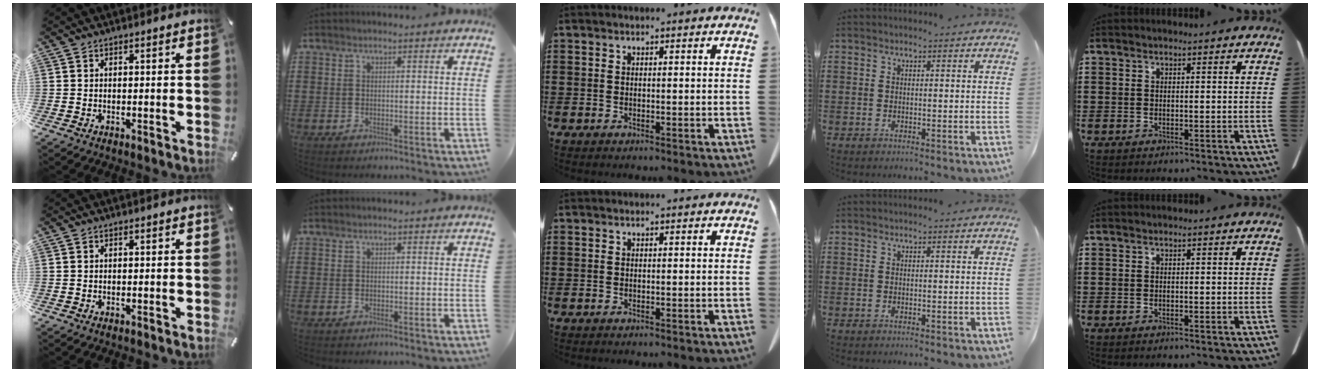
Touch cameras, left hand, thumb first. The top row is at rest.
{}